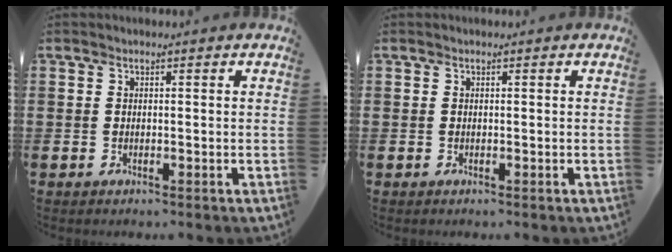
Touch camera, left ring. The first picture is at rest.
{"total": 0.0}